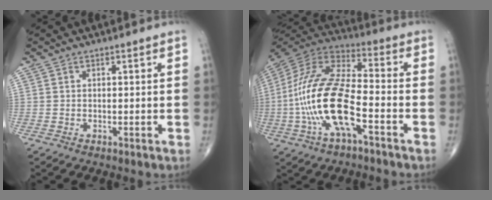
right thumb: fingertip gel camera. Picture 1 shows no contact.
{"total": 20.0, "force": [-5.4, 7.7, 17.7], "torque": [-0.375, 0.038, -0.099]}